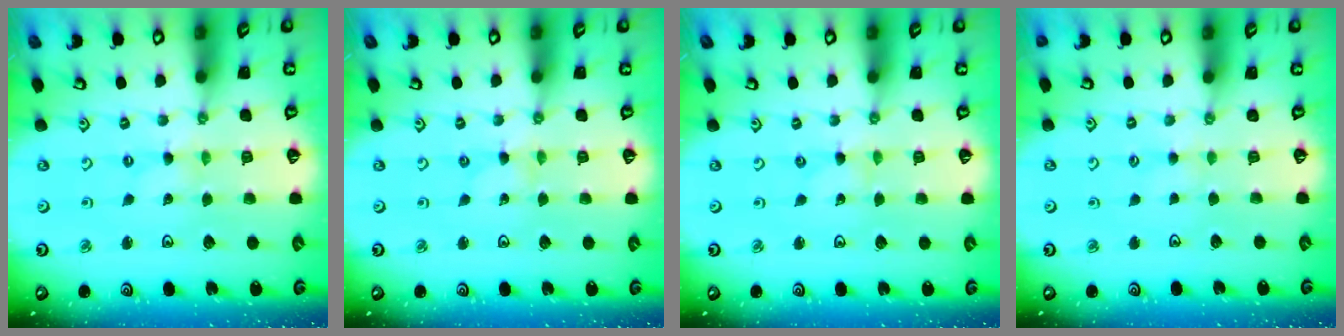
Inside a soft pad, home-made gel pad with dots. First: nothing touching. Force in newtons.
{"total": 0.0}
{"total": 0.0}
{"total": 1.7, "press": 1.7, "slide": 0.3}